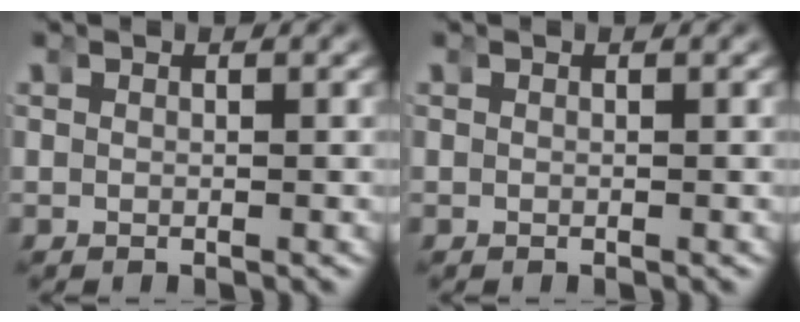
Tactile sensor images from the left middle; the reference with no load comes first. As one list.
[{"total": 0.0}]